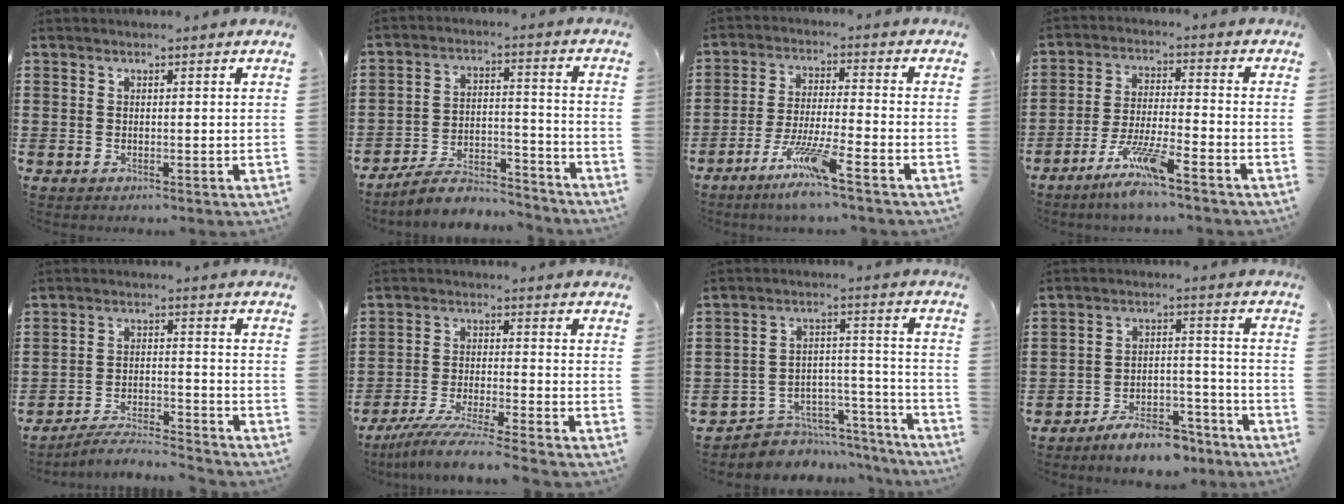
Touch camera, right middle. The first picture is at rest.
{"total": 7.7, "force": [-7.0, 1.4, 2.8], "torque": [-0.048, 0.015, -0.134]}
{"total": 7.9, "force": [-5.6, 0.4, 5.6], "torque": [-0.114, -0.010, -0.106]}
{"total": 7.6, "force": [-5.8, 0.4, 4.9], "torque": [-0.104, -0.009, -0.110]}
{"total": 5.1, "force": [-4.8, 0.2, 1.6], "torque": [-0.035, -0.004, -0.096]}
{"total": 6.7, "force": [-6.0, -0.6, 2.8], "torque": [-0.061, -0.020, -0.117]}
{"total": 5.4, "force": [-4.7, 2.6, 0.6], "torque": [-0.014, 0.019, -0.093]}
{"total": 7.2, "force": [-6.5, 1.7, 2.6], "torque": [-0.039, 0.020, -0.121]}